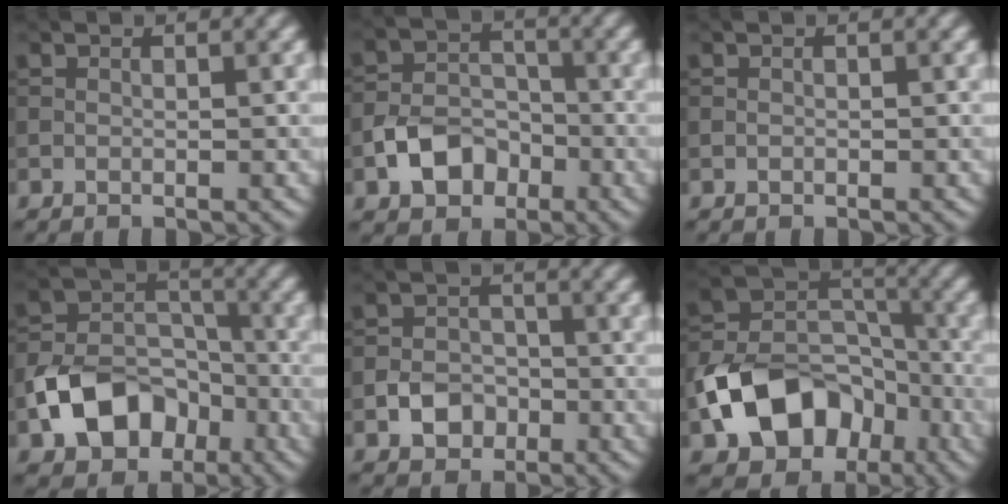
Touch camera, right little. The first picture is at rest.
{"total": 4.7, "force": [-2.2, 3.4, 2.3], "torque": [-0.042, 0.000, -0.044]}
{"total": 0.0}
{"total": 7.9, "force": [-3.6, 5.6, 4.3], "torque": [-0.077, -0.003, -0.070]}
{"total": 3.1, "force": [-1.4, 2.4, 1.4], "torque": [-0.018, 0.003, -0.028]}
{"total": 10.2, "force": [-4.6, 7.2, 5.5], "torque": [-0.097, 0.000, -0.089]}